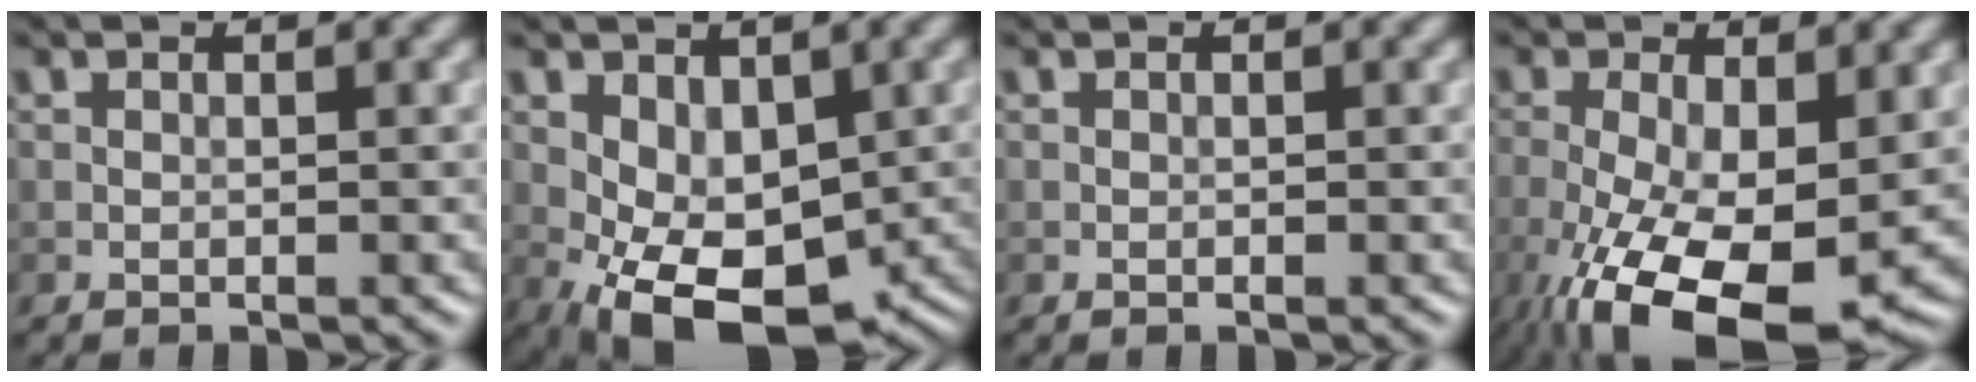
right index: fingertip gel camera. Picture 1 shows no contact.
{"total": 9.9, "force": [-2.9, 6.0, 7.3], "torque": [-0.116, -0.025, -0.033]}
{"total": 0.0}
{"total": 13.1, "force": [-4.8, 5.4, 10.9], "torque": [-0.195, -0.034, -0.074]}